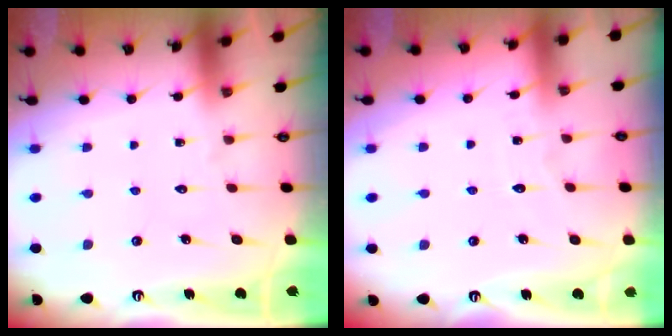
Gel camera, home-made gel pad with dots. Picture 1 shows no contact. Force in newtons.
{"total": 2.8, "press": 2.8, "slide": 0.3}